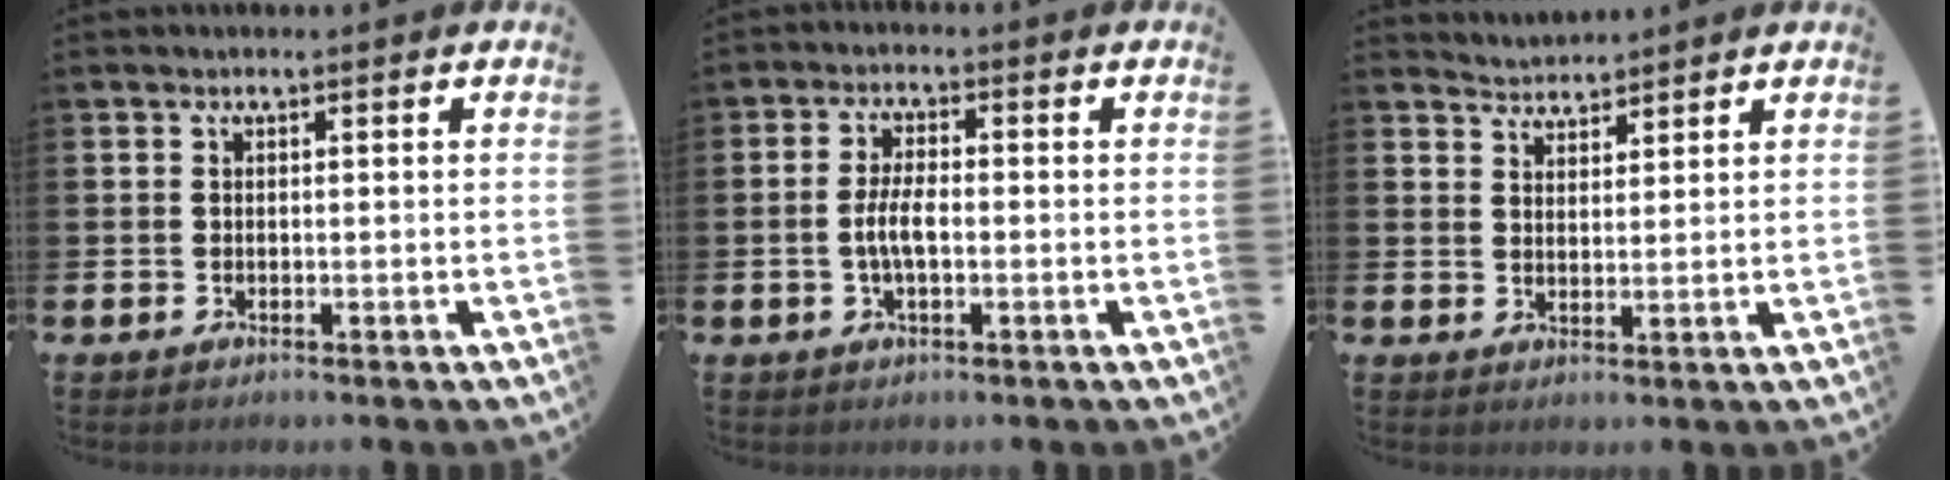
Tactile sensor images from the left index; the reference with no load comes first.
{"total": 3.8, "force": [-0.6, 1.5, 3.5], "torque": [-0.070, 0.002, -0.014]}
{"total": 3.2, "force": [3.1, 0.4, -0.5], "torque": [-0.008, -0.012, 0.059]}